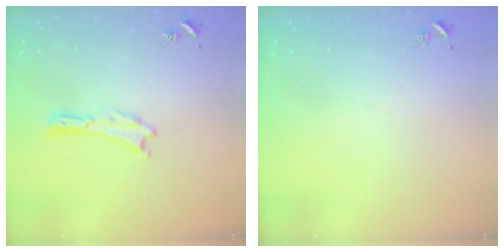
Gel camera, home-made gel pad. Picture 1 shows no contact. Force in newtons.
{"total": 0.0}